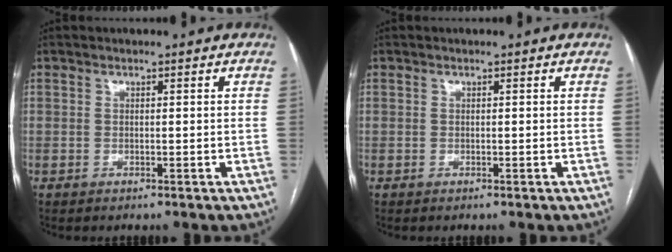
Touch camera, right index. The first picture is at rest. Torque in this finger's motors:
{"motor_torque": [0.00, 0.00, 0.00, 0.00]}